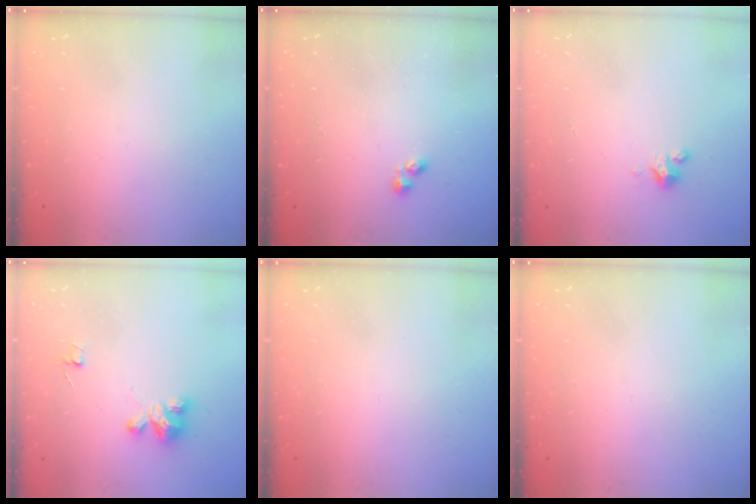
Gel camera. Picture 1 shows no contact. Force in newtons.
{"total": 2.3, "press": 2.2, "slide": 0.3}
{"total": 3.4, "press": 3.4, "slide": 0.3}
{"total": 4.0, "press": 4.0, "slide": 0.2}
{"total": 0.0}
{"total": 0.0}